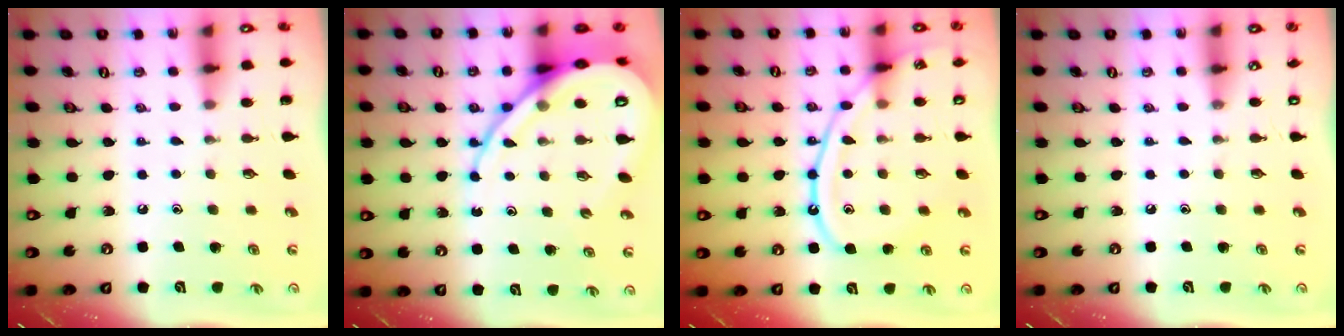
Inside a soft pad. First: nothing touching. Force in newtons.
{"total": 16.8, "press": 16.7, "slide": 1.8}
{"total": 13.5, "press": 13.4, "slide": 1.2}
{"total": 0.0}